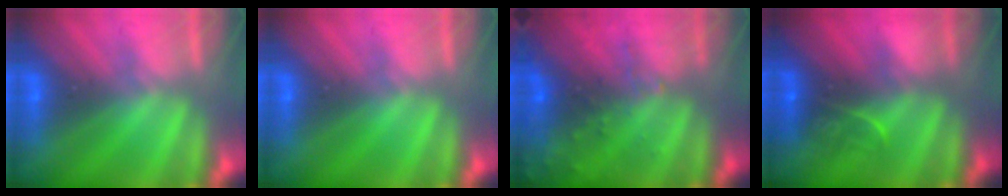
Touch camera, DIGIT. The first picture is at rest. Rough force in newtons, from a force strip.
{"total": 0.0}
{"total": 9.6}
{"total": 2.8}